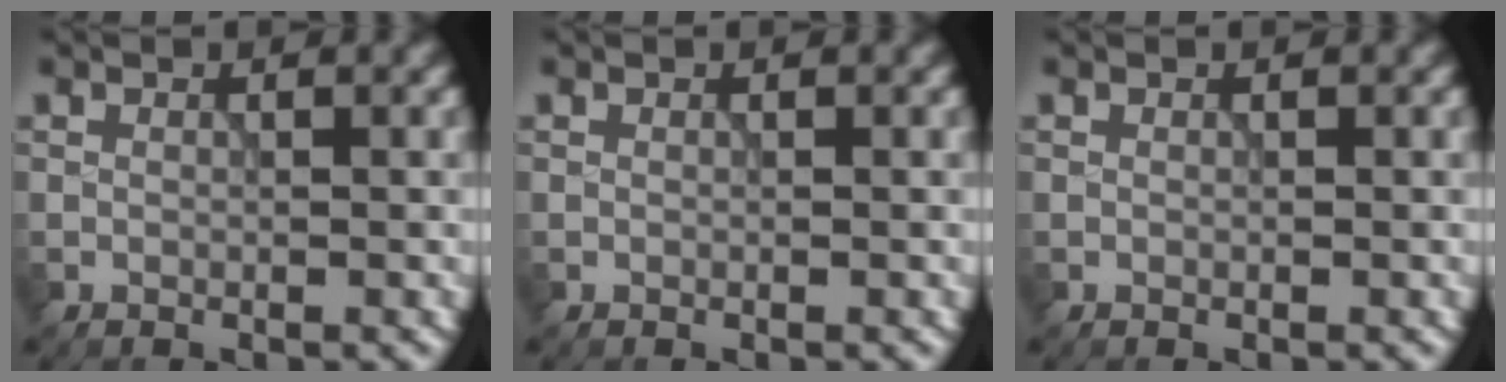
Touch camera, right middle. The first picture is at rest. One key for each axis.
{"total": 0.0}
{"total": 0.0}